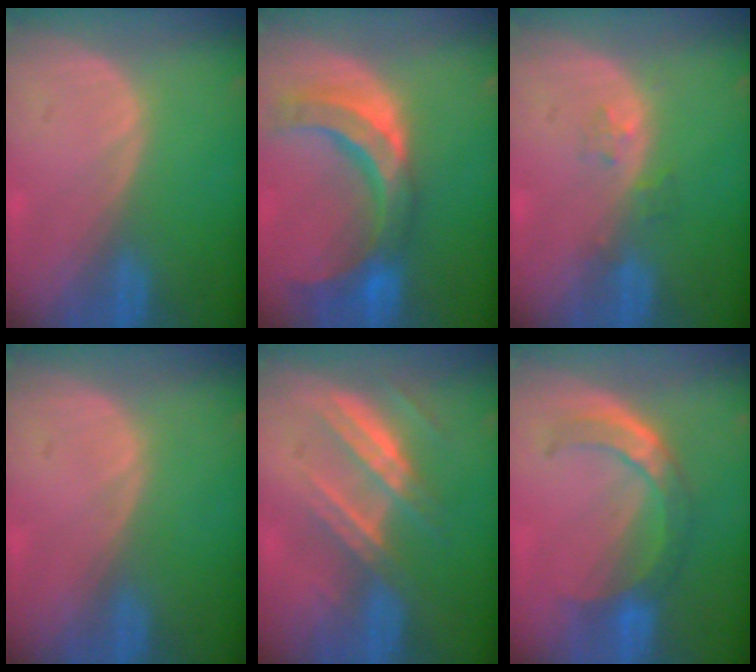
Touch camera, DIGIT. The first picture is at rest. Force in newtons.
{"total": 11.1, "press": 9.5, "slide": 5.7}
{"total": 1.9, "press": 1.9, "slide": 0.2}
{"total": 0.0}
{"total": 7.5, "press": 6.7, "slide": 3.3}
{"total": 6.7, "press": 6.2, "slide": 2.5}